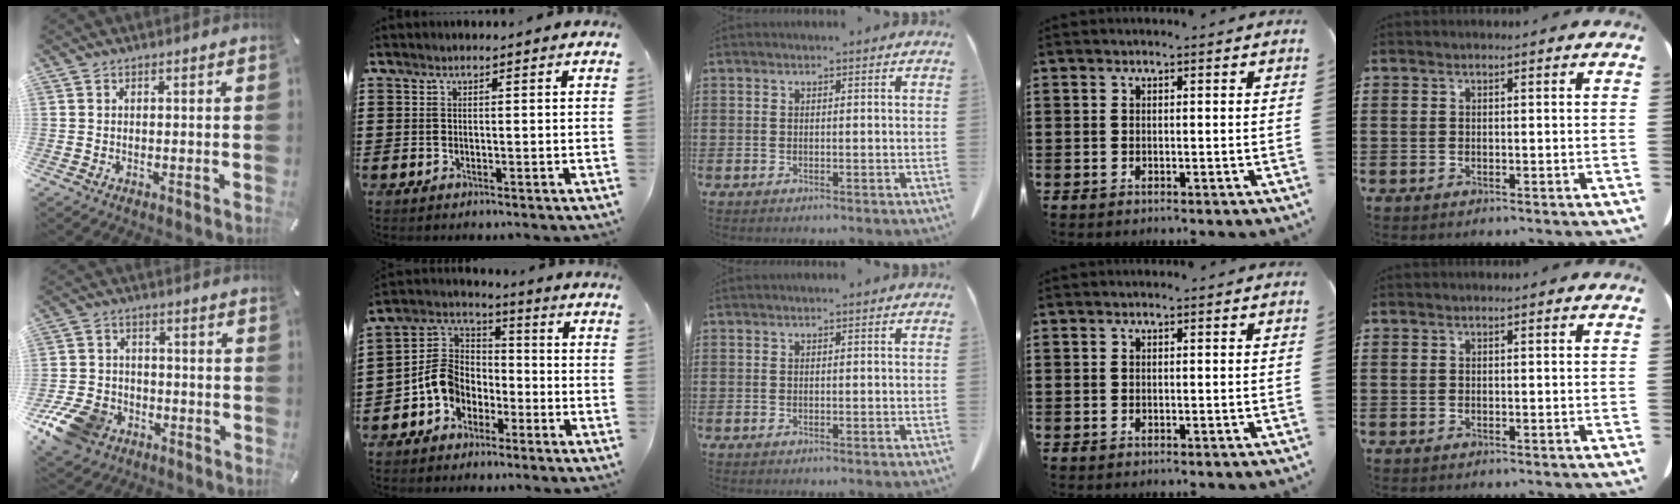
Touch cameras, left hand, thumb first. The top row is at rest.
{"thumb": {"total": 11.6, "force": [-6.3, 8.3, 4.9], "torque": [-0.098, 0.042, -0.114]}, "index": {"total": 7.7, "force": [-3.0, 6.1, 3.6], "torque": [-0.114, 0.009, -0.068]}}